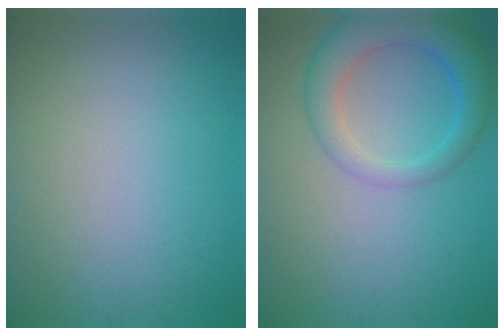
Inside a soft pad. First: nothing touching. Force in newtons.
{"total": 4.2, "press": 4.2, "slide": 0.2}